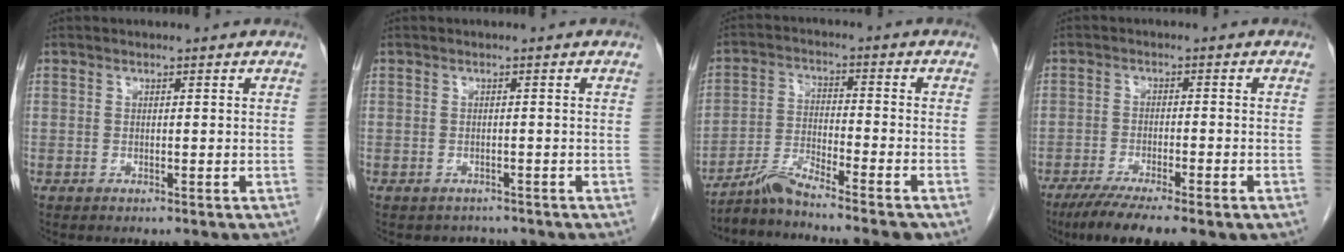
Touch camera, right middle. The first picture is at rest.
{"total": 1.7, "force": [-1.4, 0.9, -0.3], "torque": [-0.003, -0.001, -0.023]}
{"total": 8.3, "force": [-7.2, -0.8, 3.9], "torque": [-0.071, -0.007, -0.130]}
{"total": 10.3, "force": [-7.3, 1.8, 7.1], "torque": [-0.108, -0.019, -0.111]}